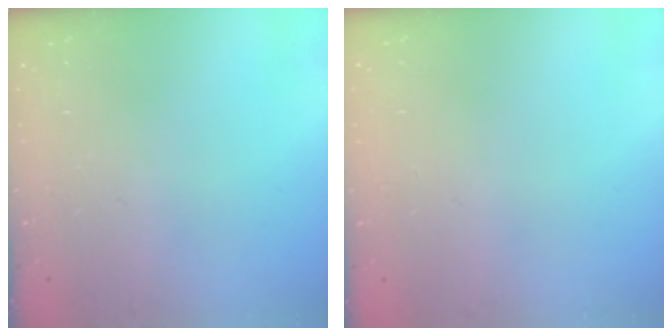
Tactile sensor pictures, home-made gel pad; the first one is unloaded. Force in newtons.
{"total": 0.0}